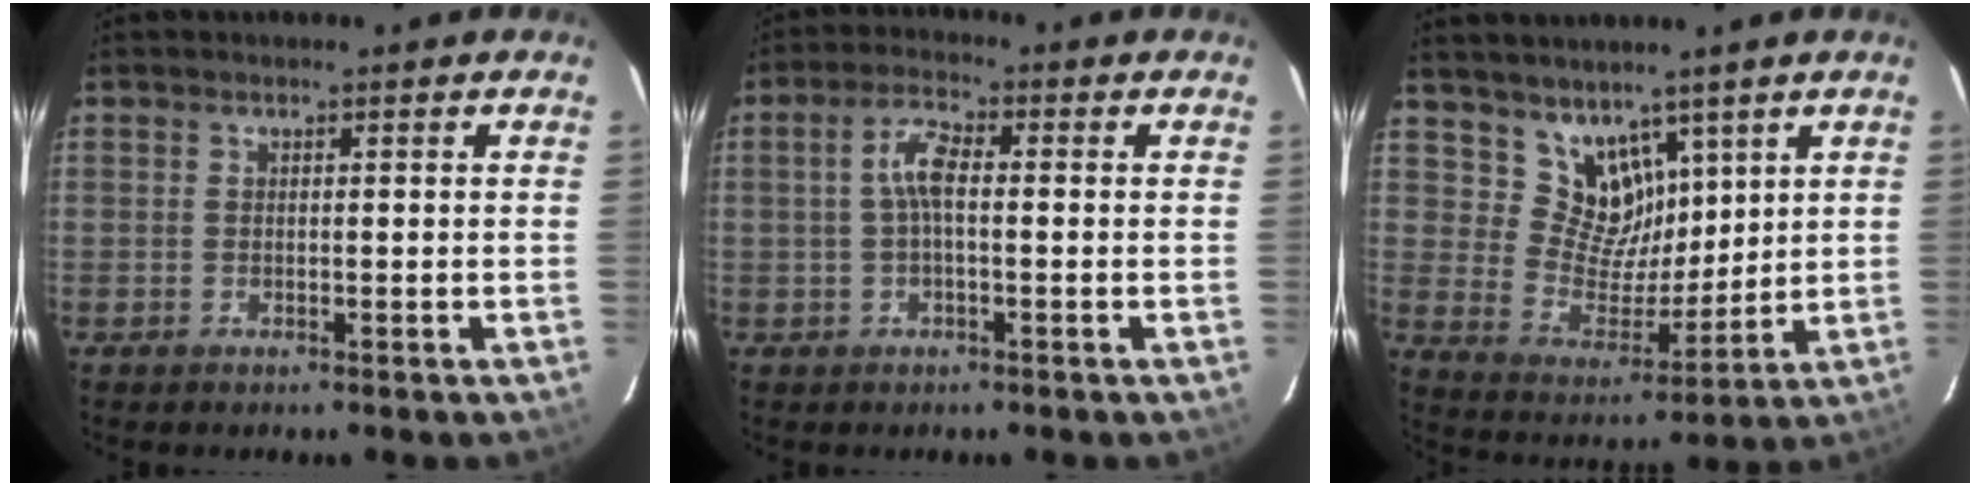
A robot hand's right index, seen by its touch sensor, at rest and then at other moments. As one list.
[{"total": 4.6, "force": [-0.1, 1.6, 4.3], "torque": [-0.091, 0.014, -0.002]}, {"total": 9.7, "force": [6.6, 6.5, 2.9], "torque": [-0.045, -0.003, 0.136]}]